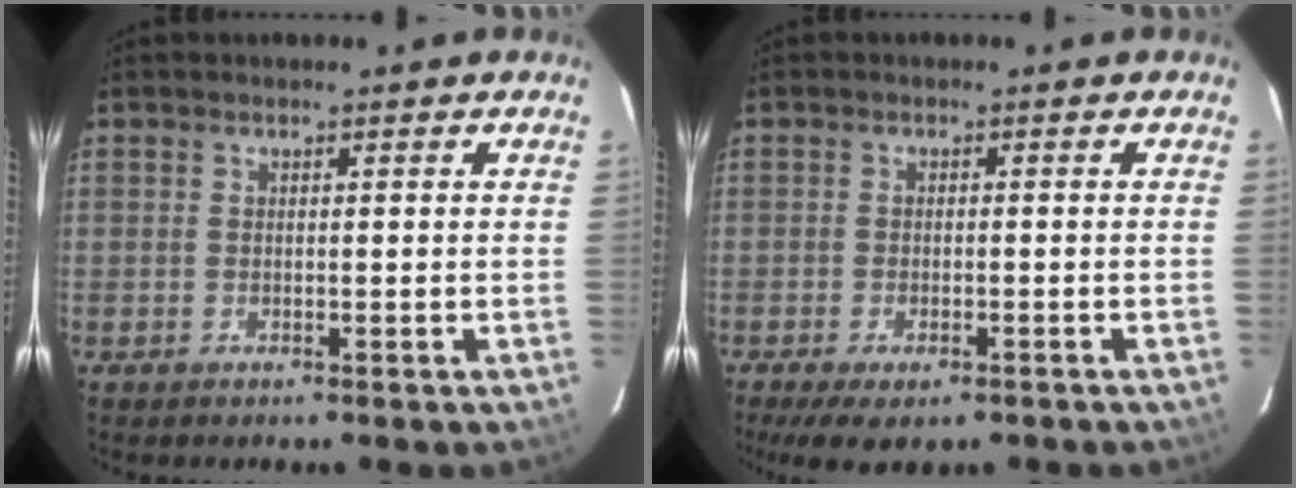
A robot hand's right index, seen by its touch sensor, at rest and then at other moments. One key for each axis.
{"total": 7.8, "fx": -5.4, "fy": 3.0, "fz": 4.8, "tx": -0.108, "ty": -0.028, "tz": -0.083}